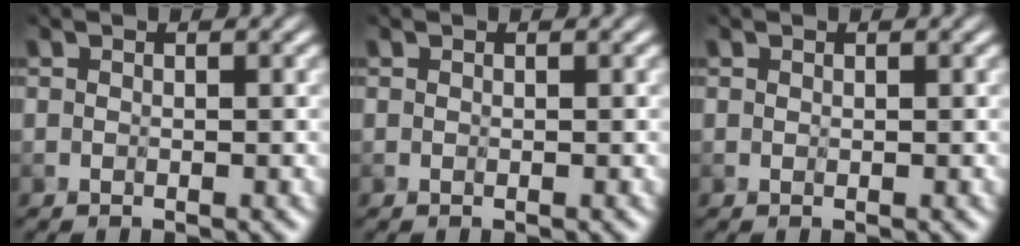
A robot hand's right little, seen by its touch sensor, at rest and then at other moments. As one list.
[{"total": 0.0}, {"total": 0.5, "force": [0.5, 0.1, 0.1], "torque": [-0.001, 0.000, 0.010]}]